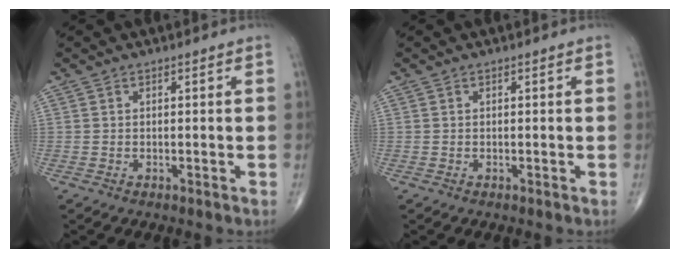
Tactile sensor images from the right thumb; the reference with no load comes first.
{"total": 0.0}